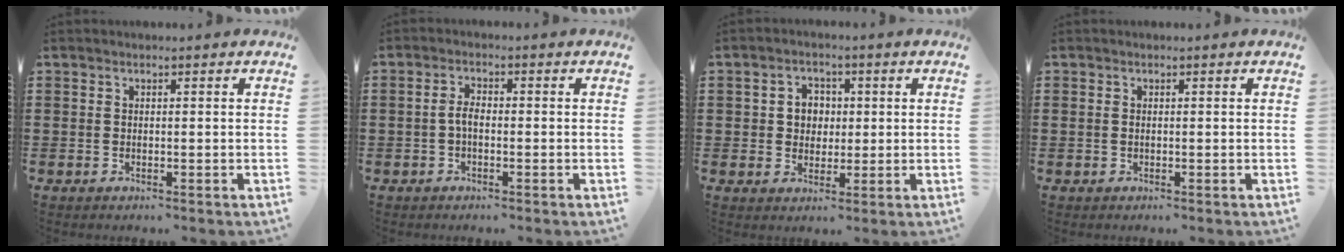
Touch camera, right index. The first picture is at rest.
{"total": 2.4, "force": [-0.6, 1.0, 2.1], "torque": [-0.055, -0.002, -0.017]}
{"total": 3.9, "force": [0.3, 3.6, 1.6], "torque": [-0.044, 0.012, 0.001]}
{"total": 0.6, "force": [-0.1, 0.3, 0.5], "torque": [-0.011, 0.000, -0.002]}